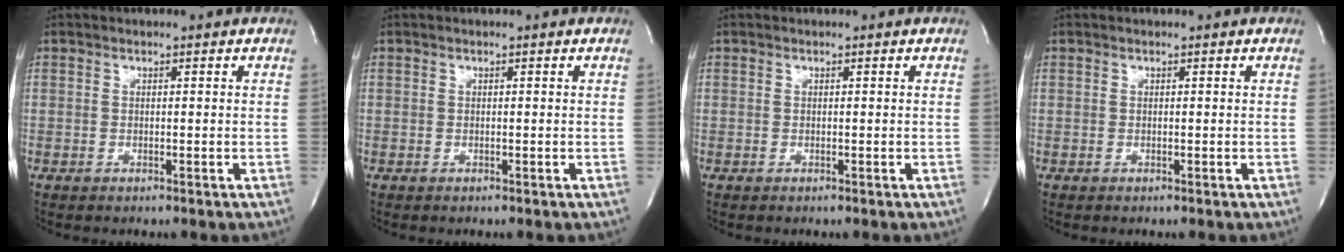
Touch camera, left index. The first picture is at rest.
{"total": 0.0}
{"total": 0.0}
{"total": 0.0}